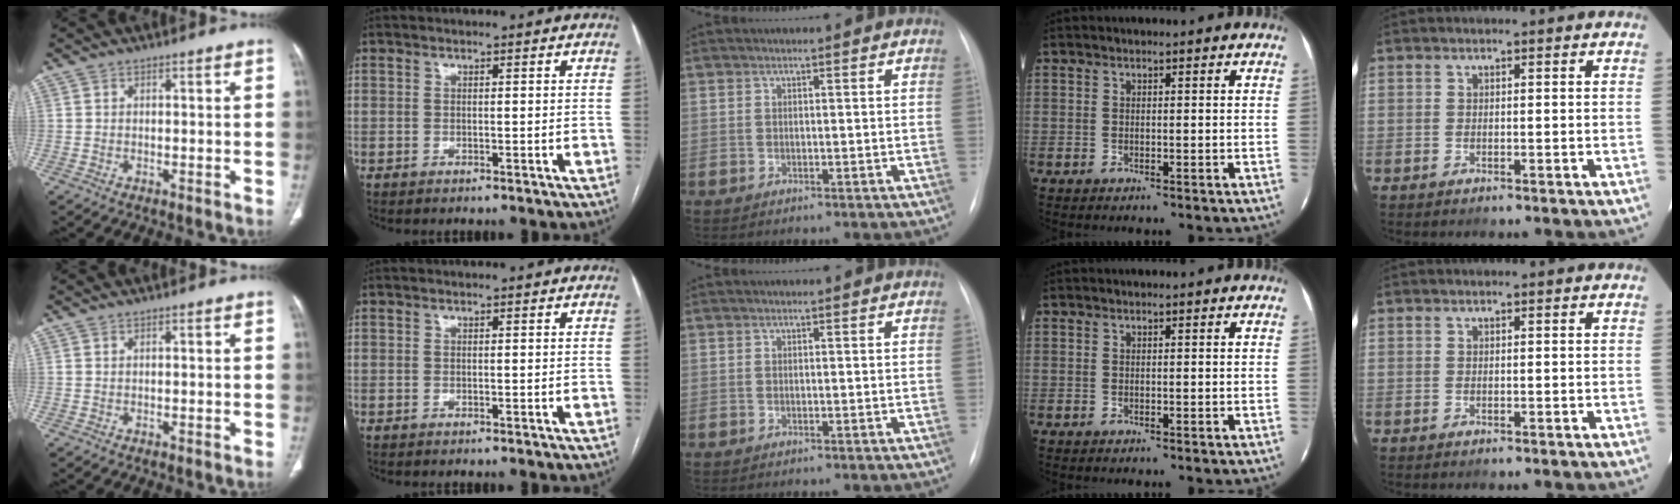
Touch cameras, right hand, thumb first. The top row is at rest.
{}